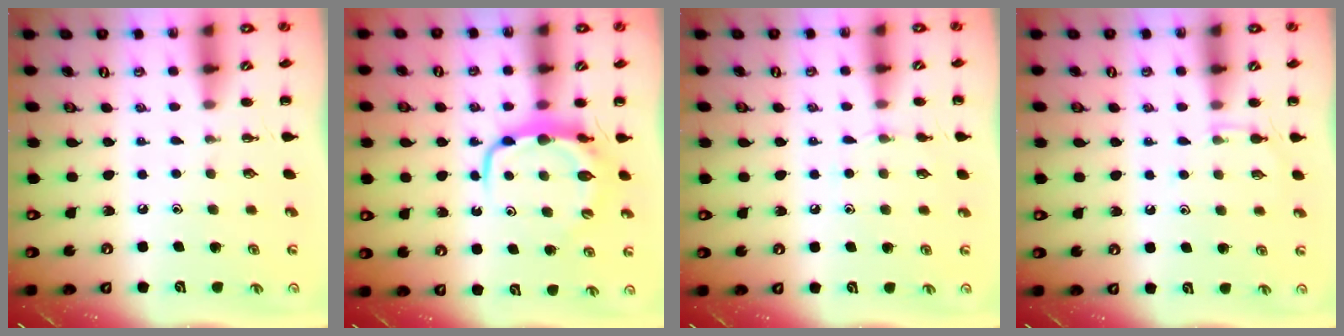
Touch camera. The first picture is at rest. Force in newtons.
{"total": 6.6, "press": 6.5, "slide": 1.0}
{"total": 5.8, "press": 5.4, "slide": 2.1}
{"total": 3.8, "press": 3.6, "slide": 1.3}